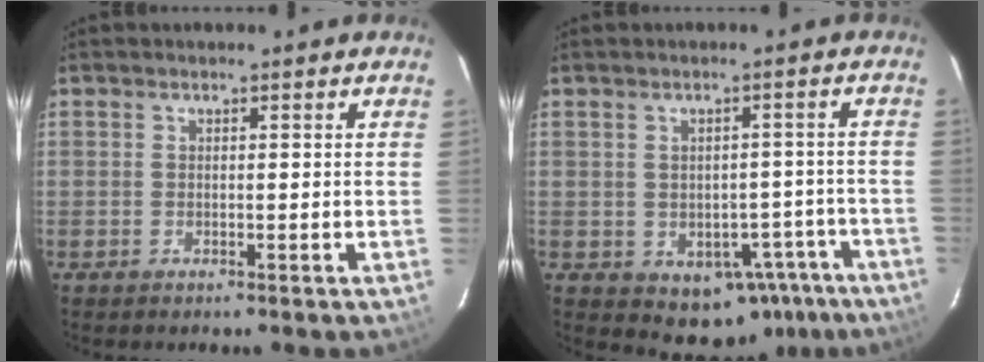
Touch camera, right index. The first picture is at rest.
{"total": 10.3, "force": [-5.8, 7.6, 3.8], "torque": [-0.056, 0.034, -0.034]}